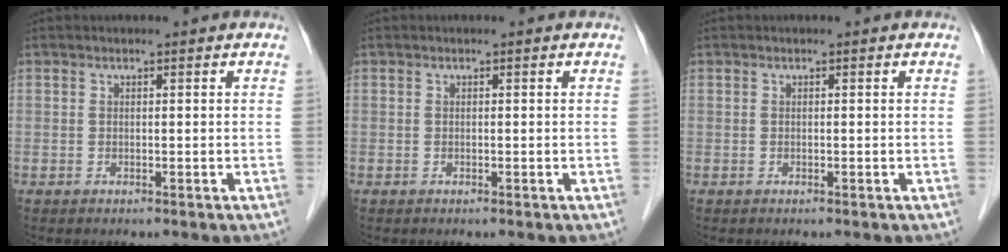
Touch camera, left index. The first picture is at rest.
{"total": 0.0}
{"total": 0.0}